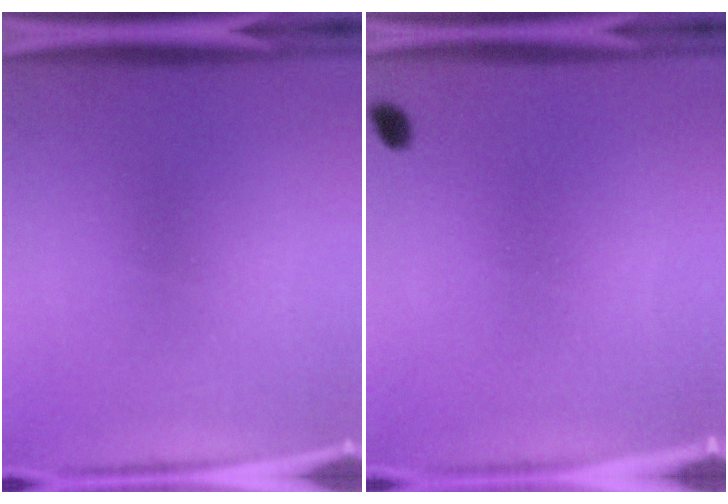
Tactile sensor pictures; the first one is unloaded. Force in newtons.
{"total": 1.2}